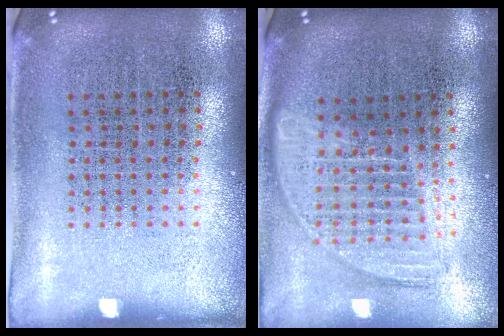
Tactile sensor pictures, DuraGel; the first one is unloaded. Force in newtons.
{"total": 1.7, "press": 1.4, "slide": 0.9}